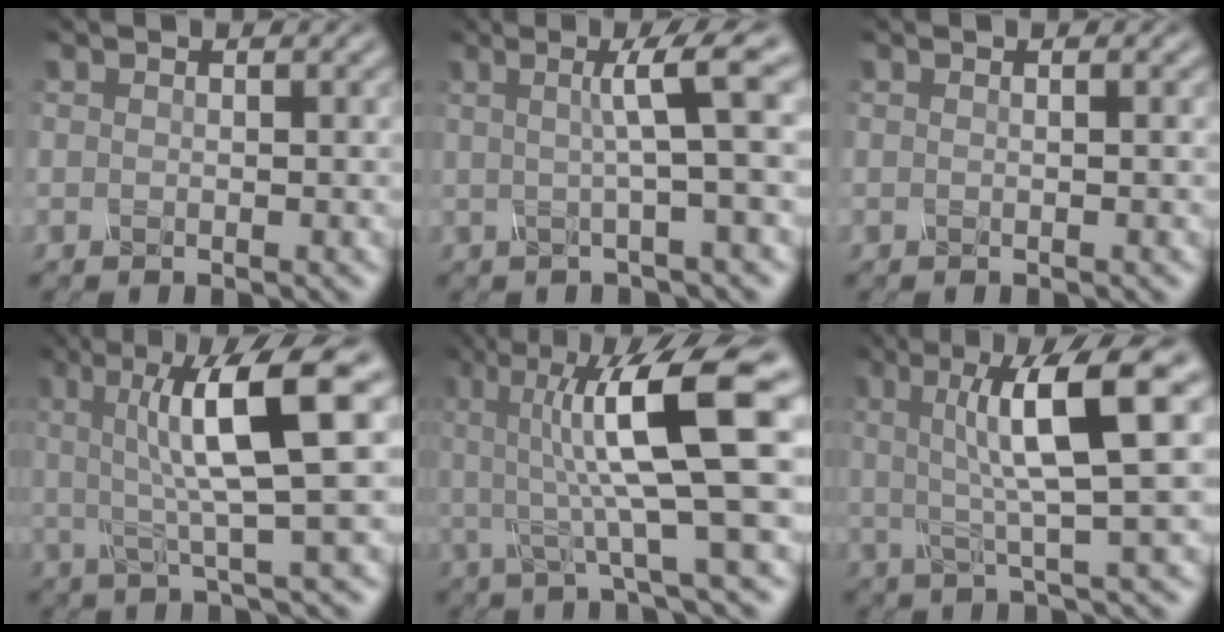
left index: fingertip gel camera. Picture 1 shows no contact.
{"total": 4.9, "force": [0.8, 0.5, 4.8], "torque": [-0.070, 0.014, 0.009]}
{"total": 0.8, "force": [0.1, 0.3, 0.7], "torque": [-0.003, 0.002, -0.006]}
{"total": 9.4, "force": [2.1, 1.7, 9.0], "torque": [-0.127, 0.010, 0.032]}
{"total": 10.3, "force": [2.0, 2.0, 9.9], "torque": [-0.155, 0.004, 0.033]}
{"total": 8.5, "force": [2.1, 1.4, 8.1], "torque": [-0.118, 0.014, 0.032]}